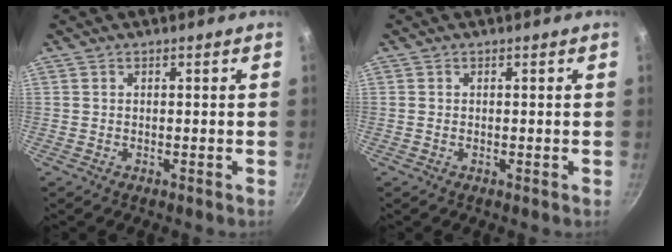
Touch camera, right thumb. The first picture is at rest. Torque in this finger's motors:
{"motor_torque": [1.63, 1.62, 0.45, -0.13, 0.05]}